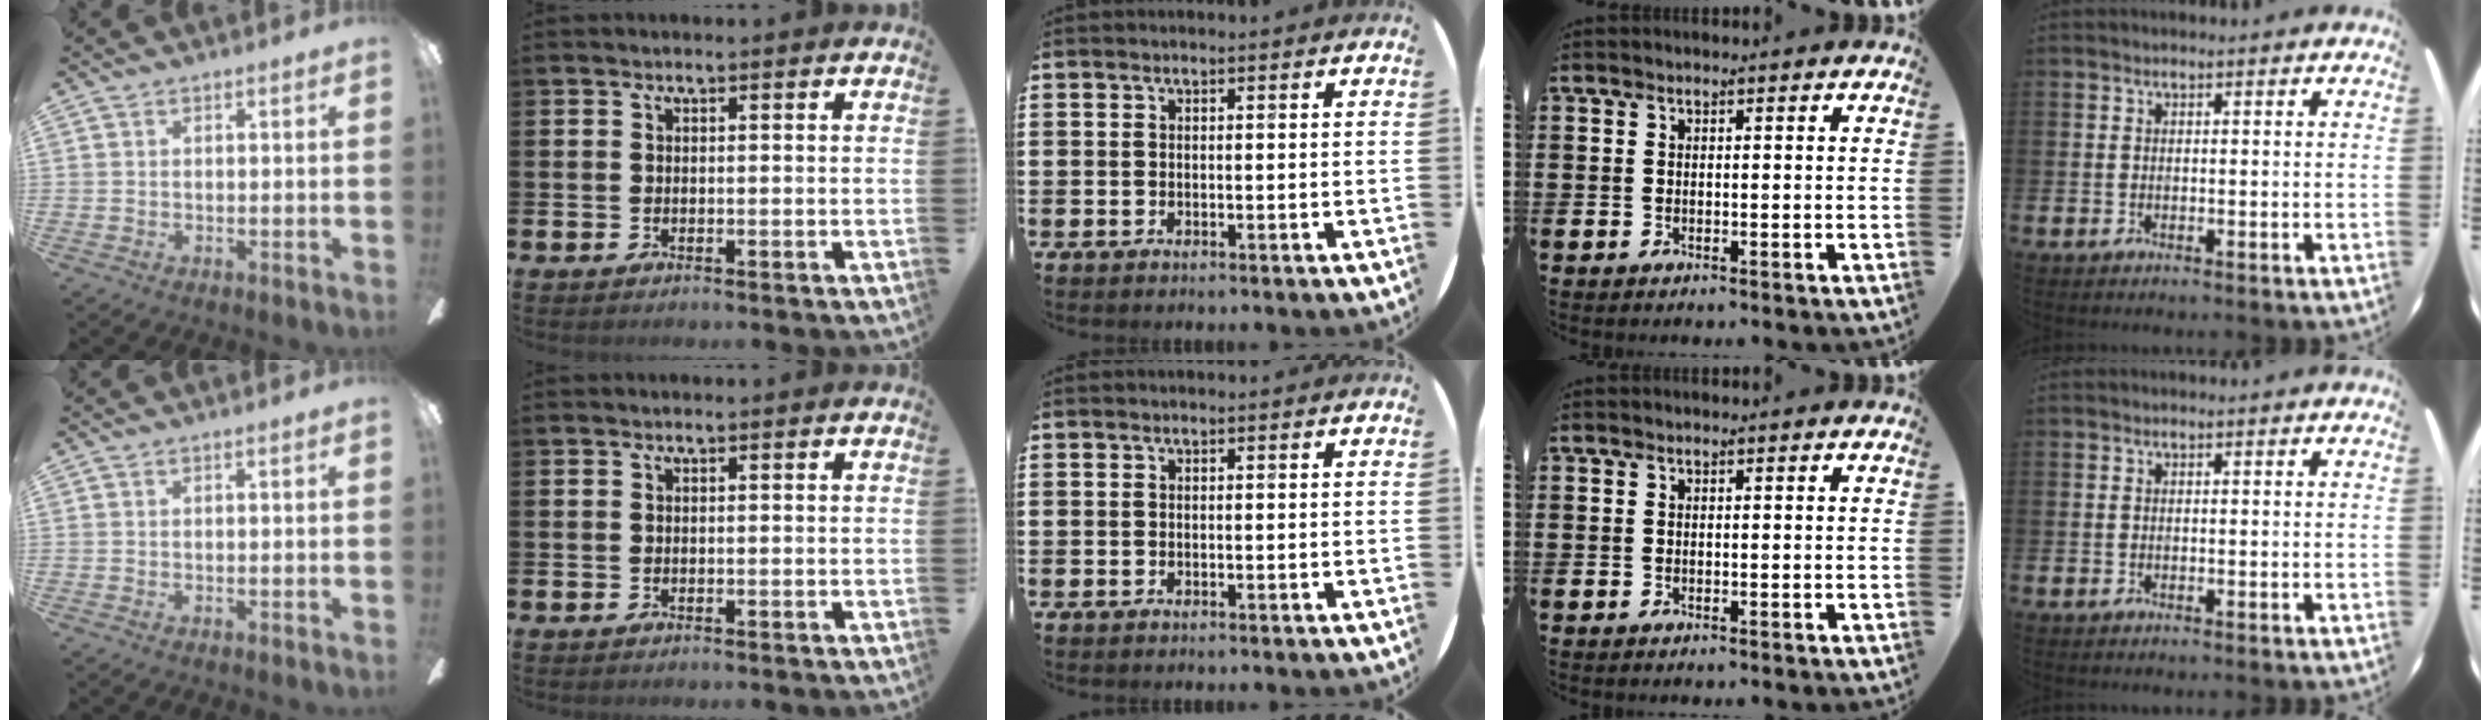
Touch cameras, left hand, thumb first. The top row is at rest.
{}